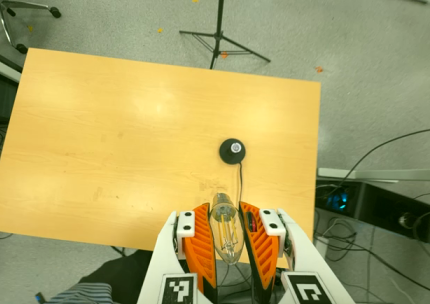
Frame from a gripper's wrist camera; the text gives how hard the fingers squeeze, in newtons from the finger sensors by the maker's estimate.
{"total": 19.6, "left": 19.9, "right": 19.3}